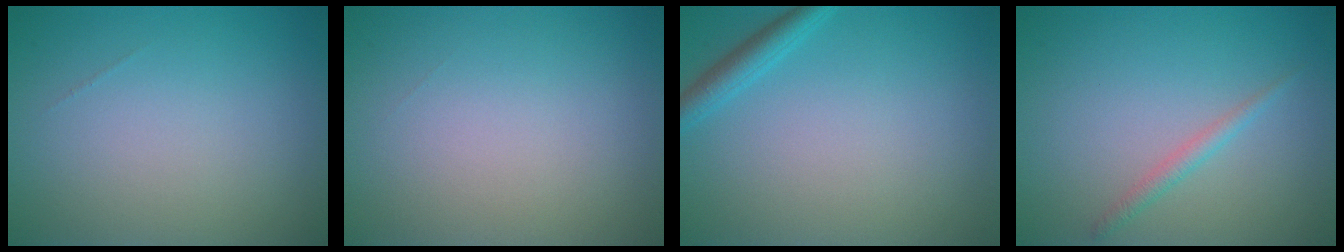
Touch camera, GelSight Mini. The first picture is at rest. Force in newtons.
{"total": 0.0}
{"total": 2.0, "press": 2.0, "slide": 0.2}
{"total": 1.2, "press": 1.2, "slide": 0.0}